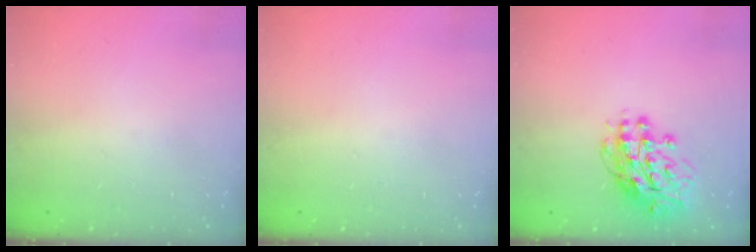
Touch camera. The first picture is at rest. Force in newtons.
{"total": 0.0}
{"total": 13.7, "press": 13.6, "slide": 1.5}